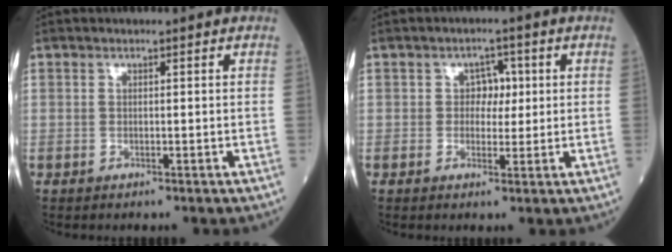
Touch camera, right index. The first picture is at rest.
{"total": 3.1, "force": [0.4, 2.3, 2.0], "torque": [-0.019, 0.007, 0.003]}